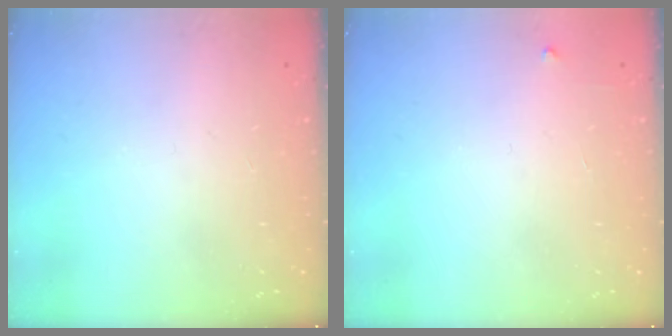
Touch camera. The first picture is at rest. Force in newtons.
{"total": 2.3, "press": 2.3, "slide": 0.3}